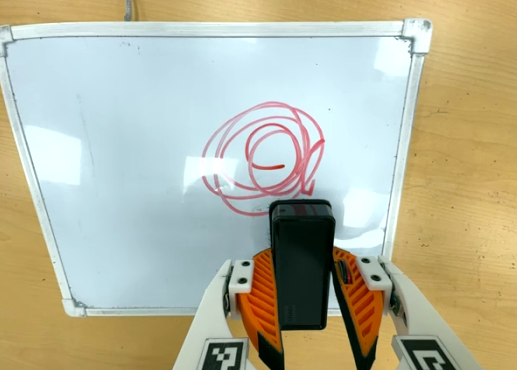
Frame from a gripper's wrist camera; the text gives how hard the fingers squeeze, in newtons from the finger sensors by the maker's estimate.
{"total": 7.2, "left": 5.5, "right": 8.8}